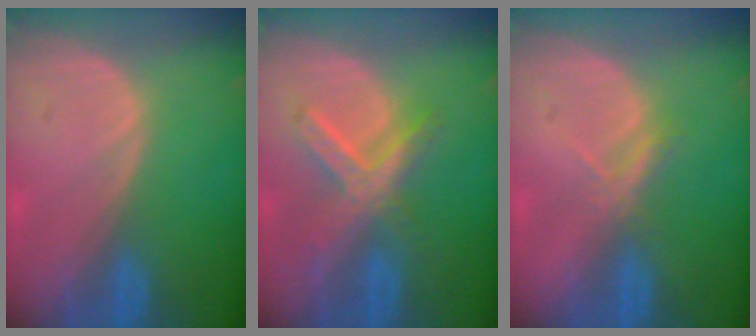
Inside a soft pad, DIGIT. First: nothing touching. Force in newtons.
{"total": 6.9, "press": 6.2, "slide": 3.1}
{"total": 2.3, "press": 2.1, "slide": 0.9}